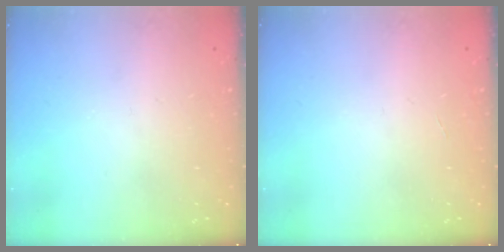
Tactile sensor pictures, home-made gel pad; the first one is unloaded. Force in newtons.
{"total": 0.0}